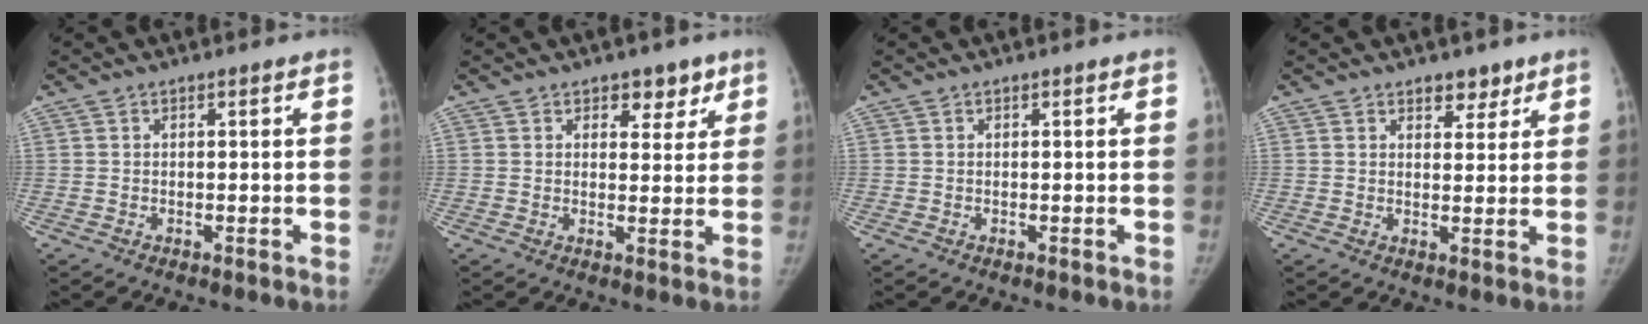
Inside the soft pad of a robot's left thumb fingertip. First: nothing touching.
{"total": 4.6, "force": [2.8, 2.9, 2.0], "torque": [0.009, -0.014, 0.038]}
{"total": 0.0}
{"total": 3.9, "force": [2.7, 2.3, 1.5], "torque": [0.004, -0.016, 0.042]}